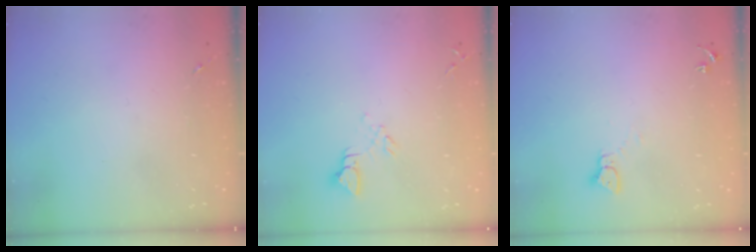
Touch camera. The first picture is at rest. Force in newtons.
{"total": 5.1, "press": 5.1, "slide": 0.4}
{"total": 2.3, "press": 2.3, "slide": 0.3}